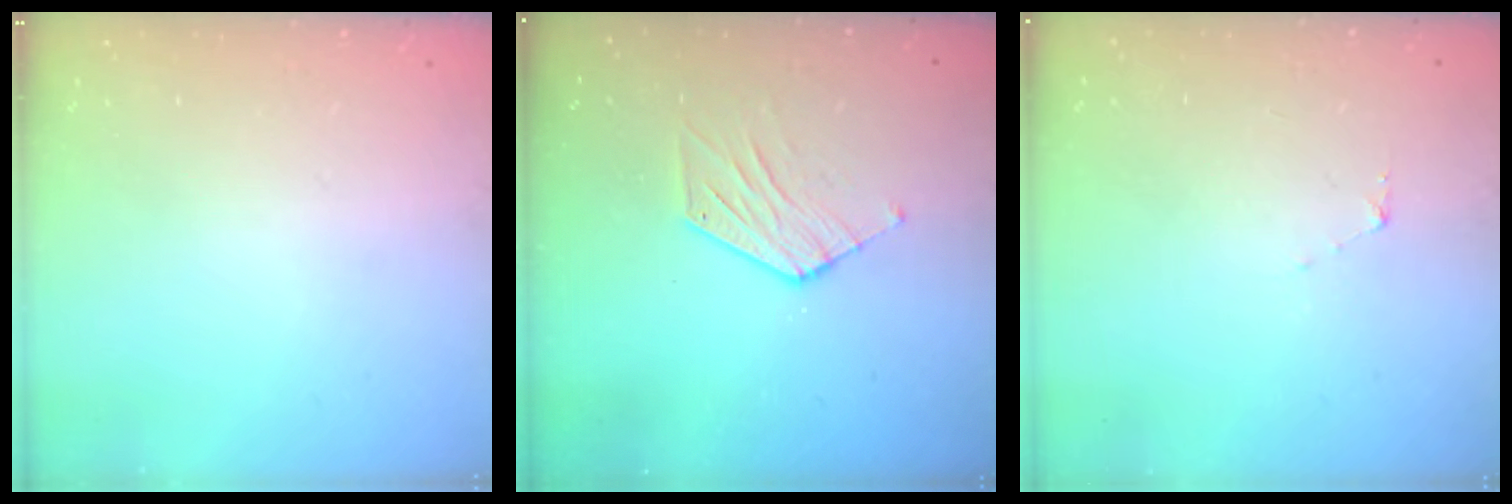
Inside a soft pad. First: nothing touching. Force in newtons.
{"total": 6.4, "press": 6.4, "slide": 0.4}
{"total": 3.5, "press": 3.5, "slide": 0.3}